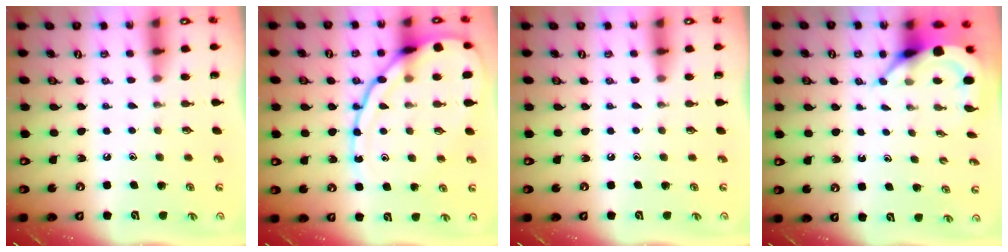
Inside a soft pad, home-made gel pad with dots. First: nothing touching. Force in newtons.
{"total": 17.1, "press": 17.1, "slide": 1.4}
{"total": 0.0}
{"total": 5.1, "press": 5.0, "slide": 0.7}